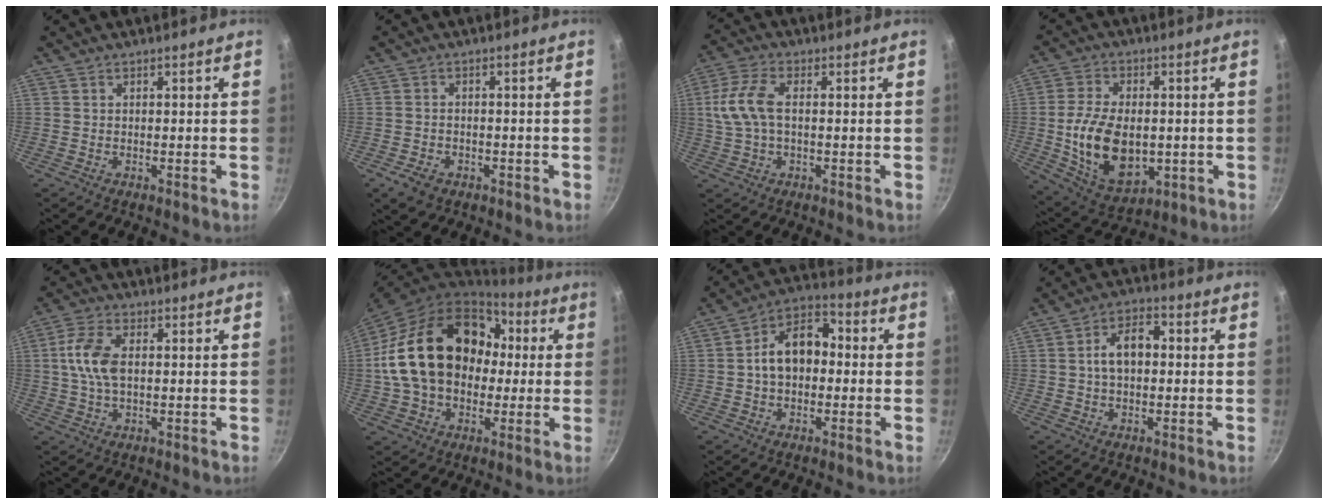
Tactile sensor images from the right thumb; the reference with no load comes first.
{"total": 4.7, "force": [-2.3, 3.3, 2.4], "torque": [-0.042, 0.016, -0.032]}
{"total": 8.7, "force": [0.6, 4.7, 7.3], "torque": [-0.163, 0.017, 0.005]}
{"total": 16.4, "force": [-1.3, 10.4, 12.6], "torque": [-0.208, -0.005, -0.005]}
{"total": 8.1, "force": [0.8, 4.5, 6.7], "torque": [-0.133, 0.015, 0.009]}
{"total": 24.4, "force": [2.0, 18.0, 16.5], "torque": [-0.275, 0.054, 0.039]}
{"total": 11.9, "force": [-0.1, 8.3, 8.5], "torque": [-0.101, 0.042, -0.020]}
{"total": 7.8, "force": [0.3, 4.9, 6.1], "torque": [-0.082, 0.025, -0.003]}